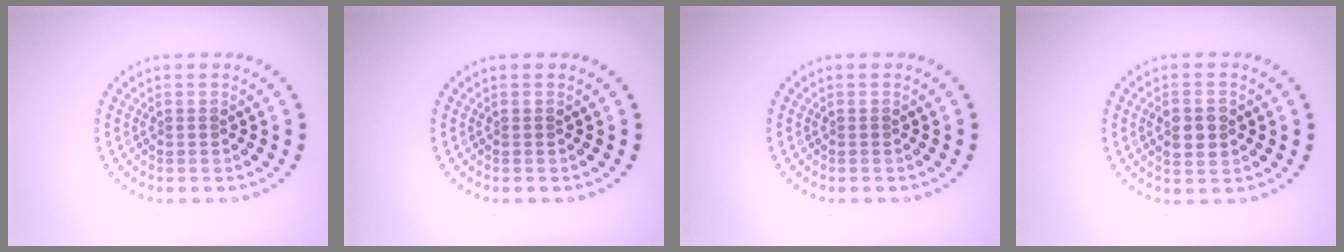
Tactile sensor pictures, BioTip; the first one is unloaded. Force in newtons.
{"total": 0.0}
{"total": 0.0}
{"total": 2.7, "press": 2.7, "slide": 0.1}